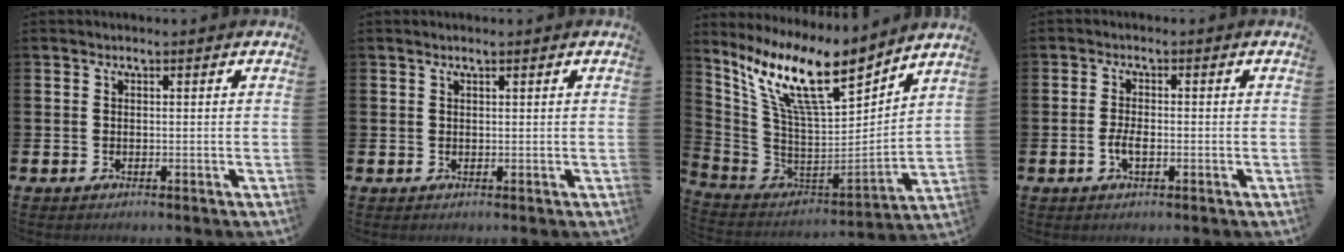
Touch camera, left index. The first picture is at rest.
{"total": 0.7, "force": [0.6, 0.0, 0.4], "torque": [-0.004, 0.000, 0.009]}
{"total": 12.5, "force": [9.3, 2.9, 7.8], "torque": [-0.193, -0.058, 0.163]}
{"total": 2.3, "force": [-0.6, 1.0, 2.0], "torque": [-0.034, 0.000, -0.013]}